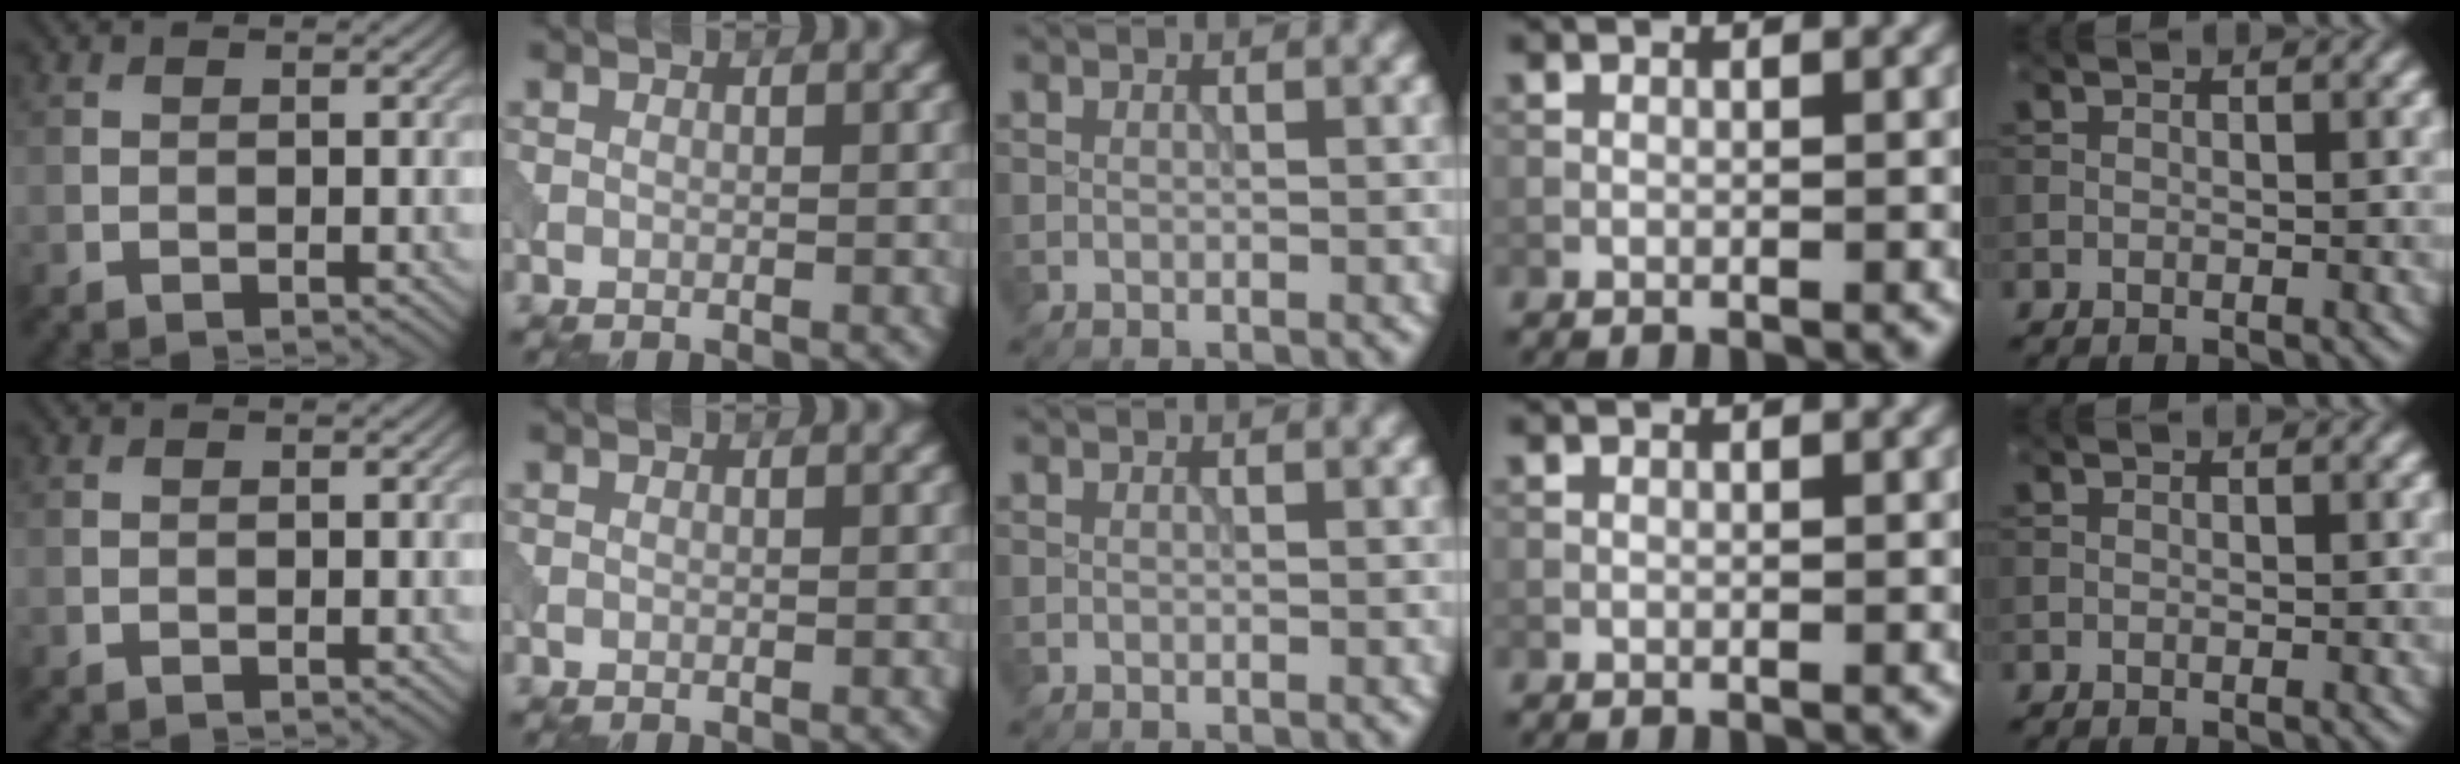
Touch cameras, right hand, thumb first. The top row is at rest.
{}